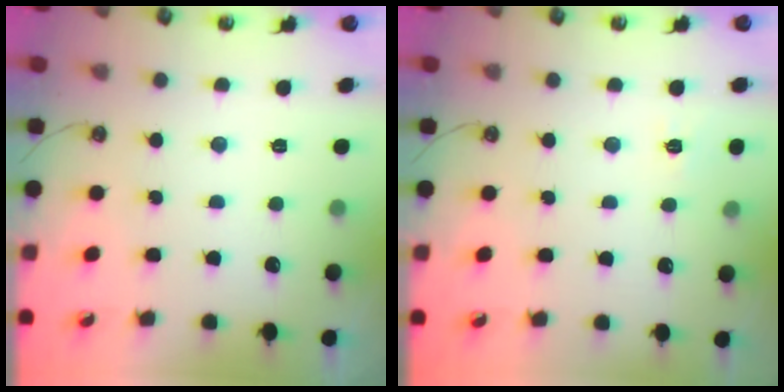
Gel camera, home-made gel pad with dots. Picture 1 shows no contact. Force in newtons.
{"total": 5.7, "press": 5.7, "slide": 0.6}